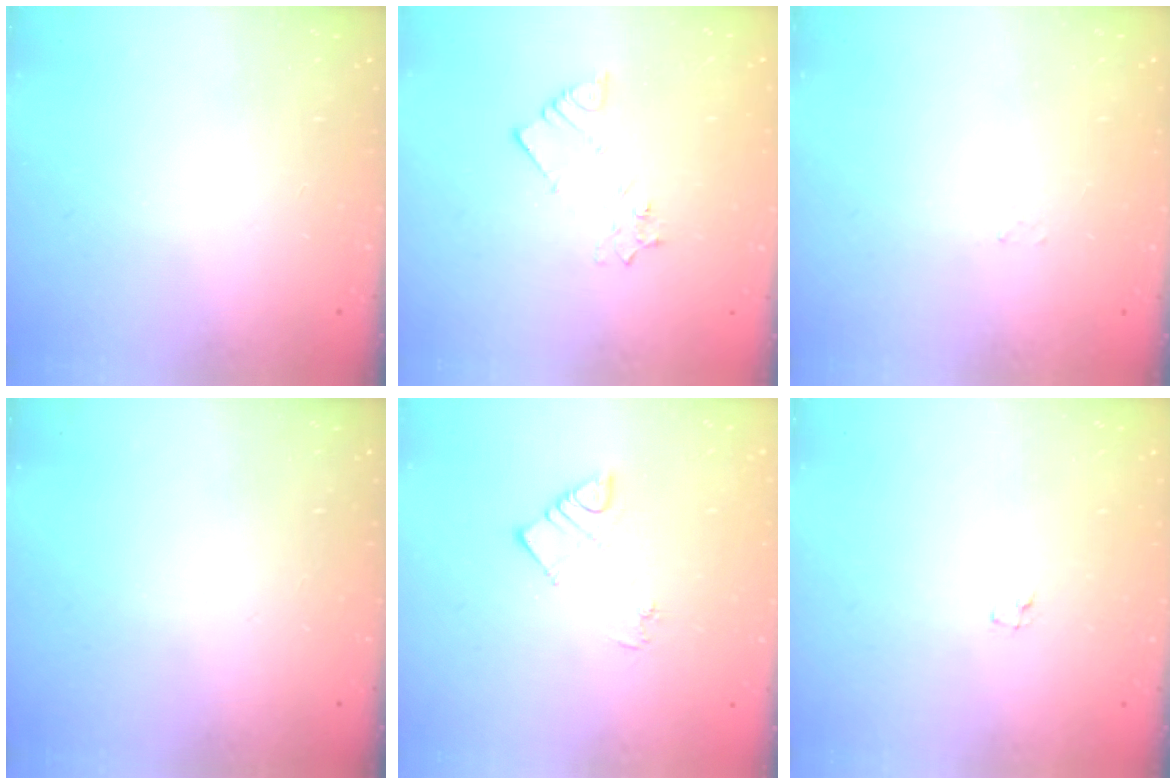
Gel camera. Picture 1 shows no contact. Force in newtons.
{"total": 3.3, "press": 3.3, "slide": 0.3}
{"total": 1.5, "press": 1.5, "slide": 0.2}
{"total": 0.0}
{"total": 5.0, "press": 5.0, "slide": 0.2}
{"total": 1.2, "press": 1.2, "slide": 0.1}